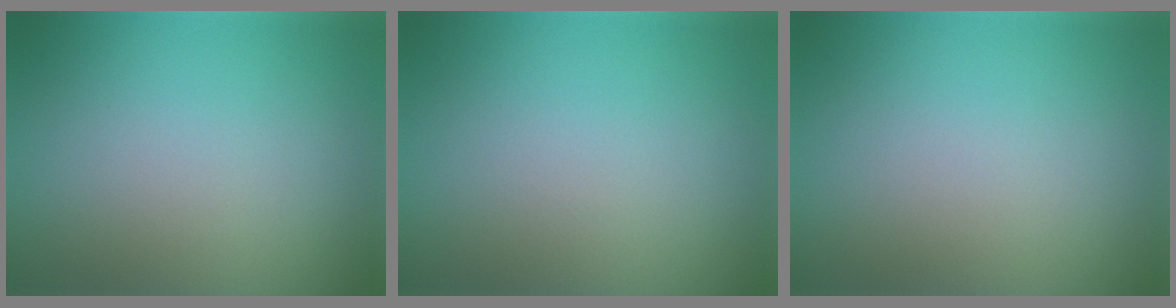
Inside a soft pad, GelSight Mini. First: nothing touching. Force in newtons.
{"total": 0.0}
{"total": 0.0}